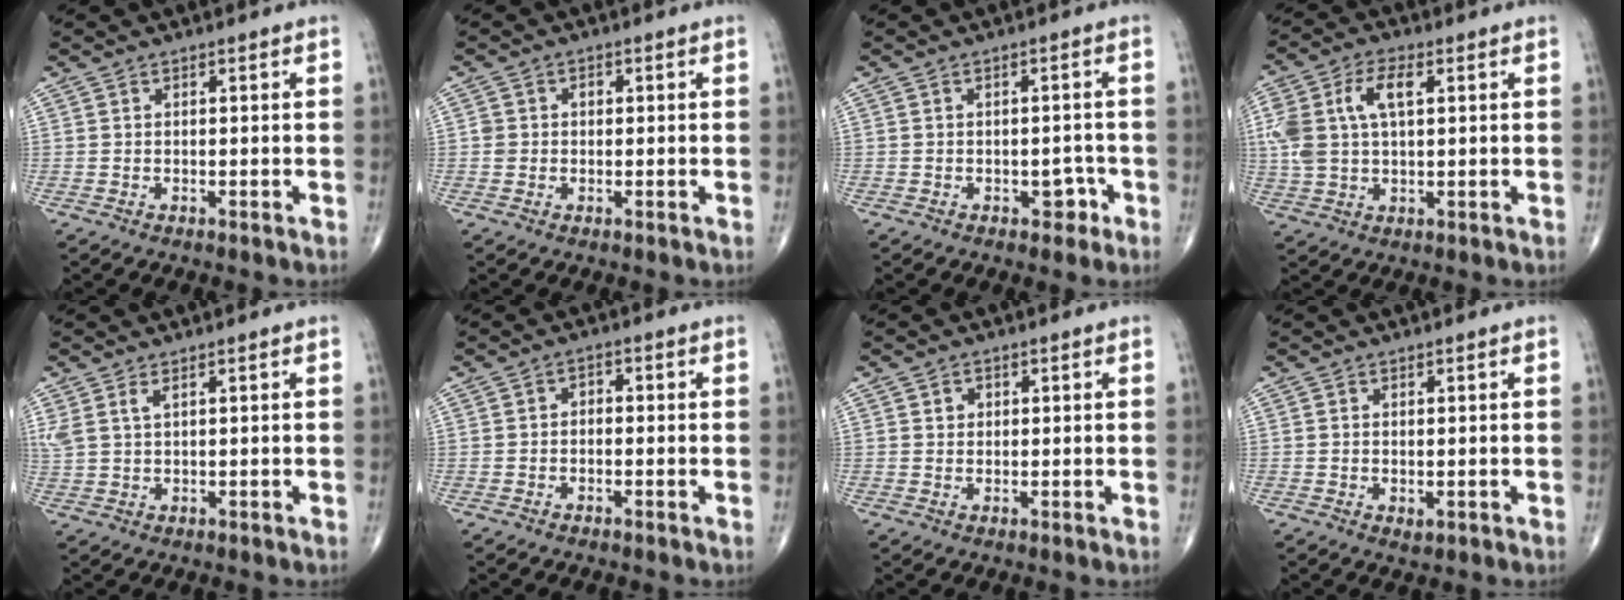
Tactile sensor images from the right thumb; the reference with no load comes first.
{"total": 2.3, "force": [0.1, 2.1, 0.9], "torque": [-0.004, 0.007, 0.001]}
{"total": 3.0, "force": [-1.4, 2.0, 1.8], "torque": [-0.002, 0.013, -0.018]}
{"total": 10.7, "force": [2.6, 5.6, 8.7], "torque": [-0.194, 0.018, 0.053]}
{"total": 3.3, "force": [1.7, 1.3, 2.5], "torque": [-0.065, 0.006, 0.045]}
{"total": 1.7, "force": [-0.4, 1.3, 1.1], "torque": [-0.003, 0.008, -0.015]}
{"total": 1.8, "force": [0.6, 1.5, 0.7], "torque": [-0.004, -0.002, 0.008]}
{"total": 1.1, "force": [-0.1, 0.7, 0.9], "torque": [-0.012, -0.004, 0.000]}